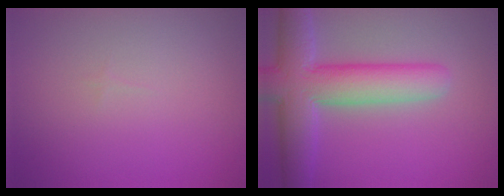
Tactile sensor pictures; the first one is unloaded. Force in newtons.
{"total": 8.7, "press": 8.7, "slide": 0.7}